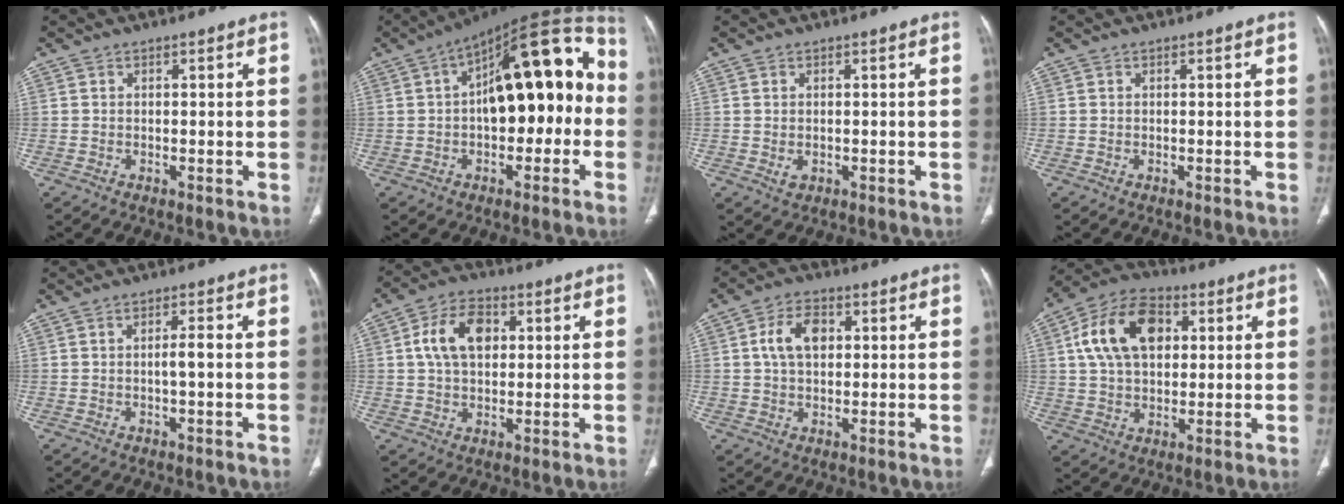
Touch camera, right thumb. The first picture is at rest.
{"total": 22.0, "force": [0.5, 10.5, 19.3], "torque": [-0.246, 0.051, -0.006]}
{"total": 1.8, "force": [-0.2, 1.3, 1.1], "torque": [-0.019, -0.003, 0.003]}
{"total": 0.0}
{"total": 2.4, "force": [-0.3, 0.5, 2.3], "torque": [-0.047, 0.006, -0.005]}
{"total": 10.1, "force": [2.2, 6.8, 7.2], "torque": [-0.116, 0.010, 0.036]}
{"total": 7.2, "force": [1.5, 4.7, 5.2], "torque": [-0.087, 0.010, 0.024]}
{"total": 15.3, "force": [3.9, 9.9, 10.9], "torque": [-0.181, 0.012, 0.064]}